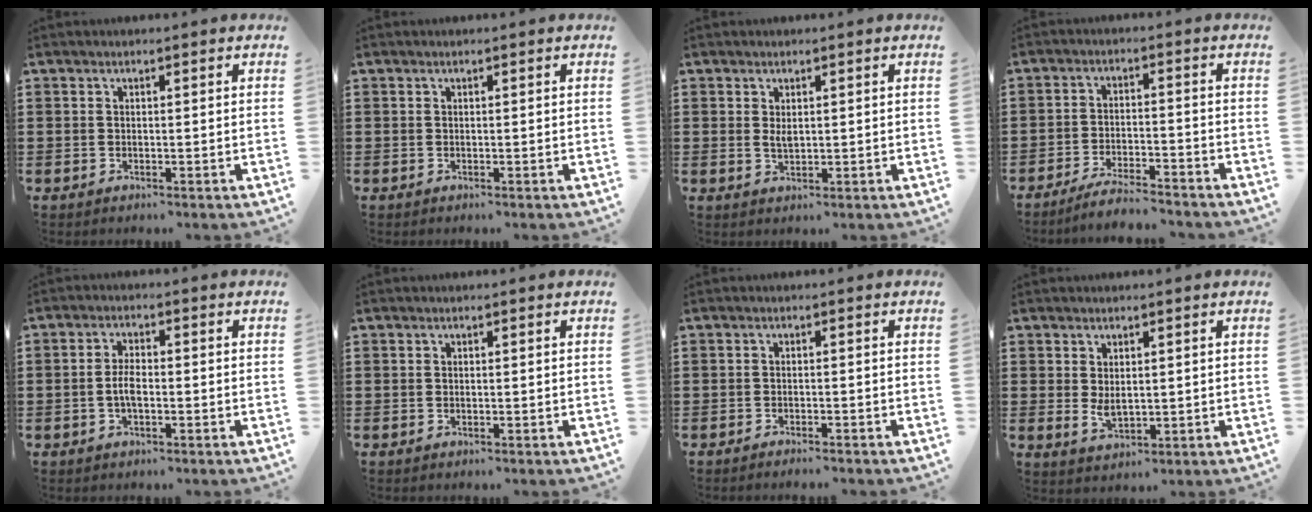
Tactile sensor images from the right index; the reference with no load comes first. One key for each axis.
{"total": 0.0}
{"total": 1.7, "fx": 0.7, "fy": 0.8, "fz": 1.4, "tx": -0.030, "ty": 0.003, "tz": 0.012}
{"total": 4.5, "fx": -4.2, "fy": 0.2, "fz": 1.5, "tx": -0.035, "ty": -0.001, "tz": -0.085}
{"total": 3.5, "fx": -0.7, "fy": 1.5, "fz": 3.1, "tx": -0.073, "ty": 0.000, "tz": -0.018}
{"total": 0.0}
{"total": 1.1, "fx": -1.0, "fy": -0.1, "fz": 0.2, "tx": -0.006, "ty": 0.000, "tz": -0.021}
{"total": 2.6, "fx": 0.5, "fy": 1.4, "fz": 2.1, "tx": -0.041, "ty": 0.003, "tz": 0.010}